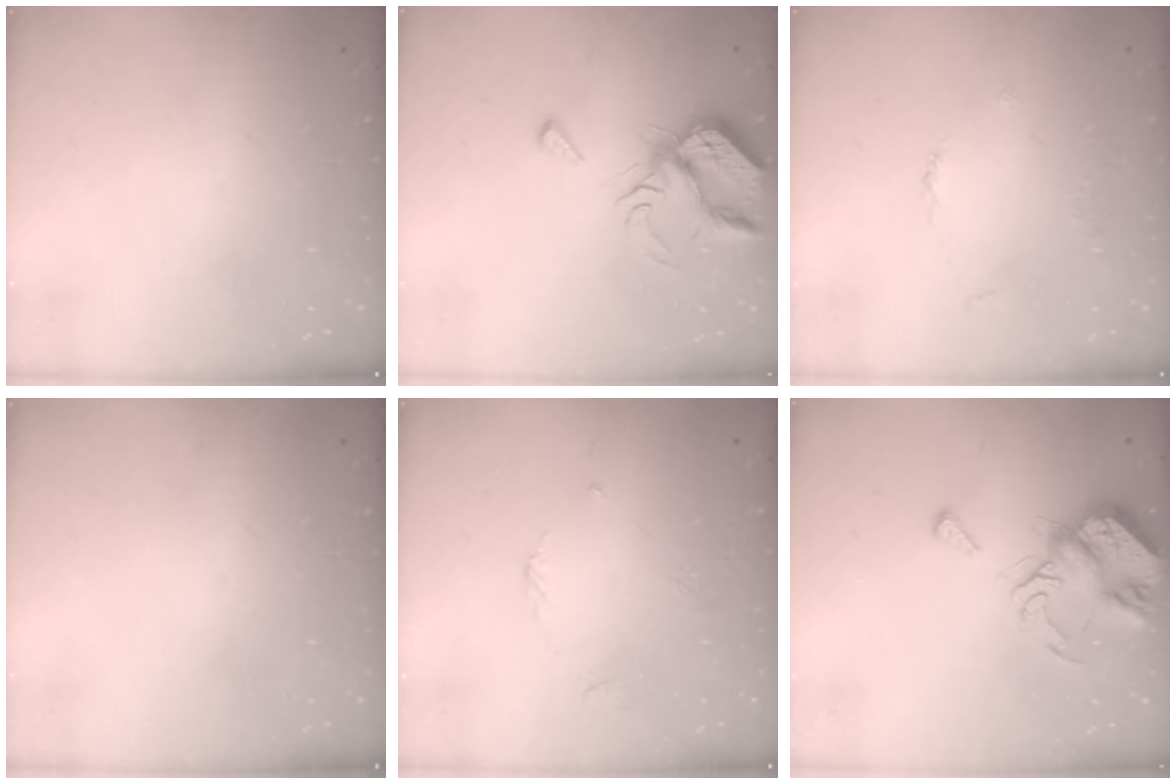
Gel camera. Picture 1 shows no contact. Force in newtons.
{"total": 7.3, "press": 7.2, "slide": 1.1}
{"total": 2.5, "press": 2.5, "slide": 0.4}
{"total": 0.0}
{"total": 3.4, "press": 3.4, "slide": 0.4}
{"total": 8.2, "press": 8.1, "slide": 1.1}